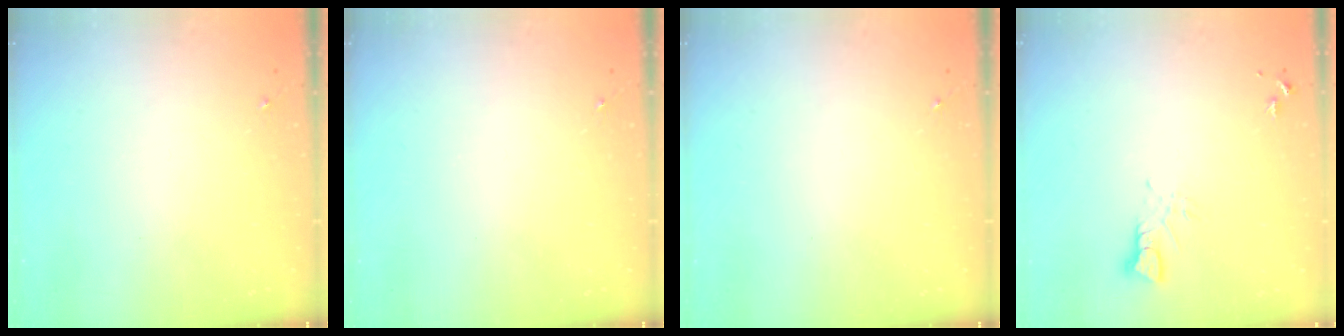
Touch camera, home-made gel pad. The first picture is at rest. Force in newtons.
{"total": 0.0}
{"total": 0.0}
{"total": 3.5, "press": 3.5, "slide": 0.2}